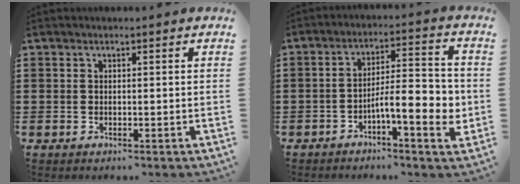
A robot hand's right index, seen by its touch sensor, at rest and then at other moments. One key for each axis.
{"total": 8.9, "fx": -2.7, "fy": 2.7, "fz": 8.0, "tx": -0.117, "ty": -0.001, "tz": -0.047}